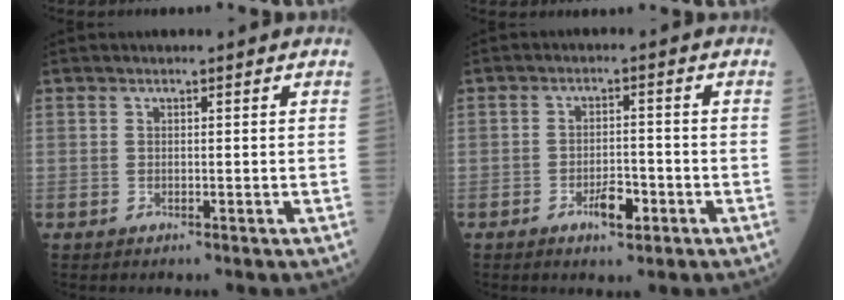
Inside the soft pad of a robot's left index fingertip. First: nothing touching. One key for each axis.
{"total": 3.9, "fx": -2.1, "fy": 1.2, "fz": 3.1, "tx": -0.054, "ty": 0.003, "tz": -0.035}